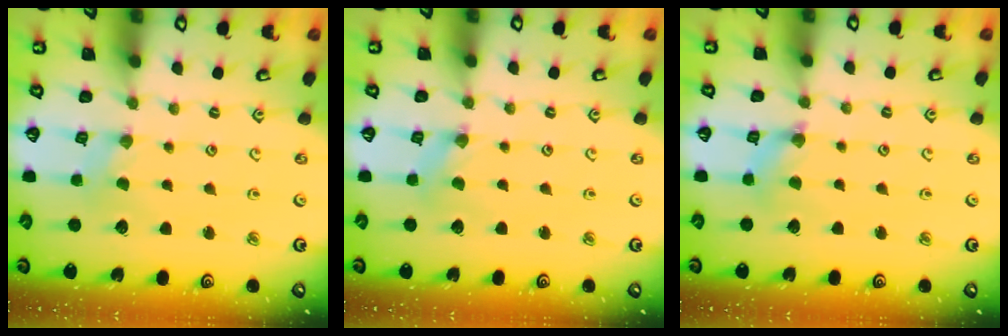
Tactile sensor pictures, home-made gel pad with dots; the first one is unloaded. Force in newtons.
{"total": 0.6, "press": 0.6, "slide": 0.2}
{"total": 2.4, "press": 2.4, "slide": 0.2}